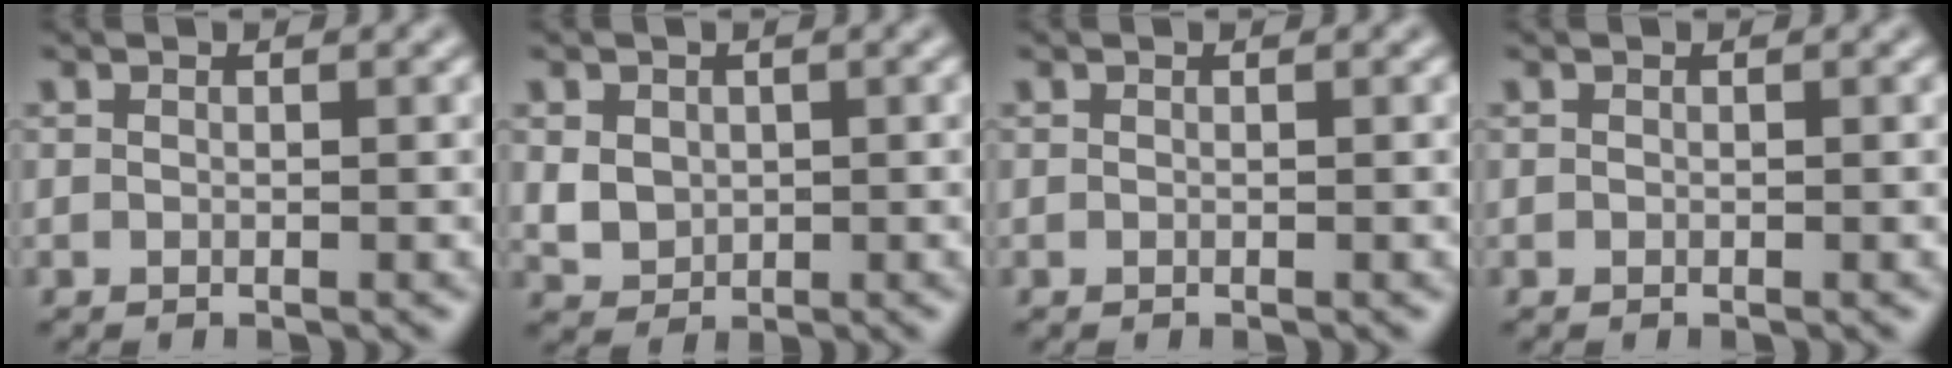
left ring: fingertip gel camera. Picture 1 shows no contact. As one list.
[{"total": 2.5, "force": [0.5, 2.1, 1.2], "torque": [-0.026, -0.006, 0.014]}, {"total": 0.0}, {"total": 0.0}]